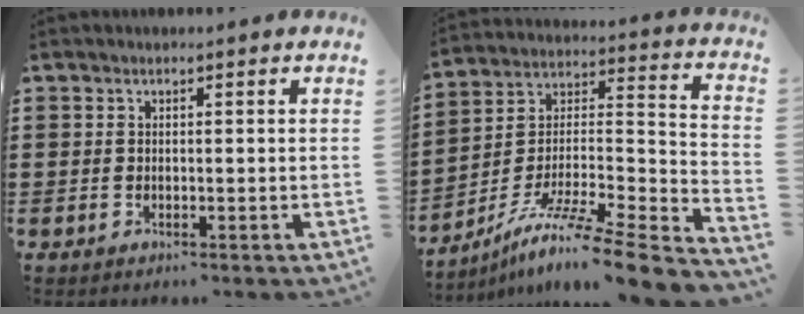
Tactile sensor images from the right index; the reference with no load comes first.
{"total": 9.3, "force": [-7.0, 0.8, 6.1], "torque": [-0.110, -0.007, -0.137]}